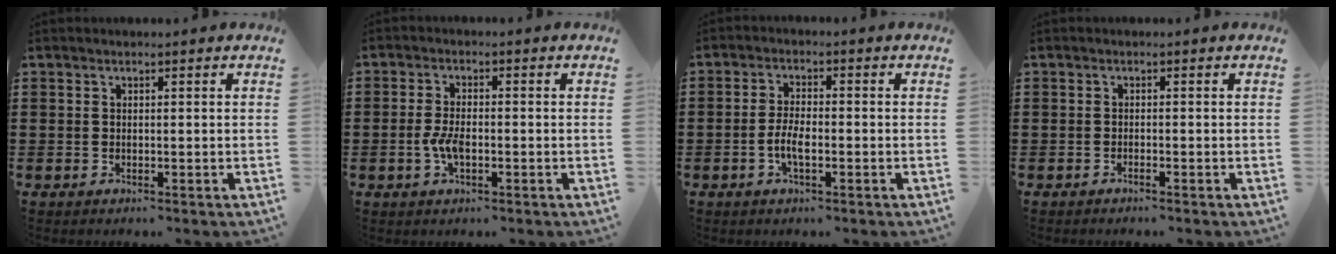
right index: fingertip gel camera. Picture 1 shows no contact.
{"total": 3.6, "force": [-1.0, 1.2, 3.2], "torque": [-0.081, -0.008, -0.022]}
{"total": 4.0, "force": [-1.3, 1.4, 3.5], "torque": [-0.081, -0.002, -0.029]}
{"total": 0.5, "force": [-0.5, -0.1, 0.2], "torque": [-0.006, -0.003, -0.010]}